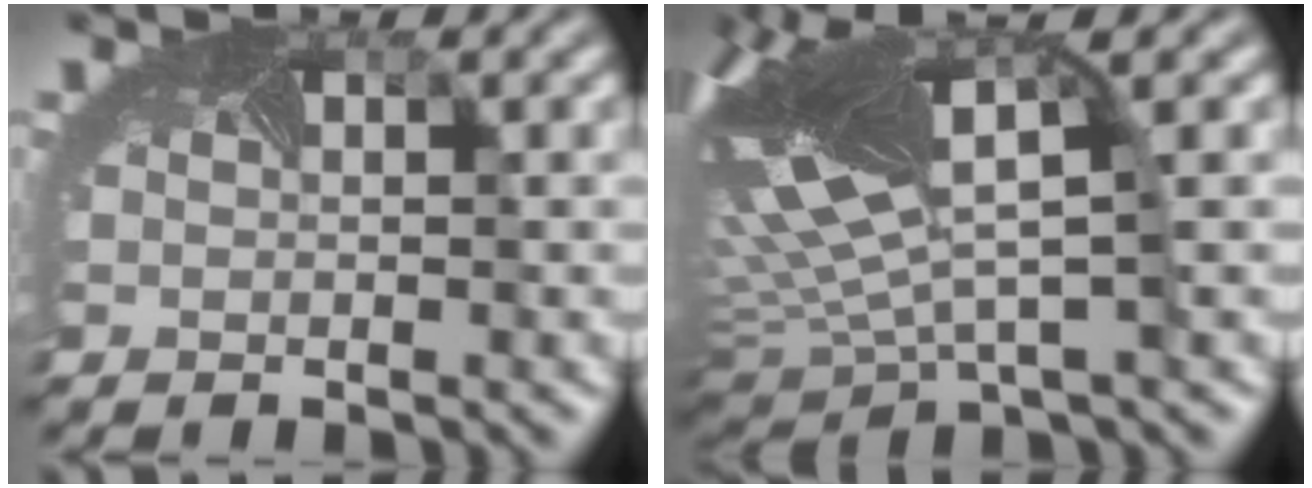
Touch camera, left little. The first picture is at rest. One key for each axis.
{"total": 12.4, "fx": 2.0, "fy": 5.0, "fz": 11.1, "tx": -0.264, "ty": -0.007, "tz": 0.032}